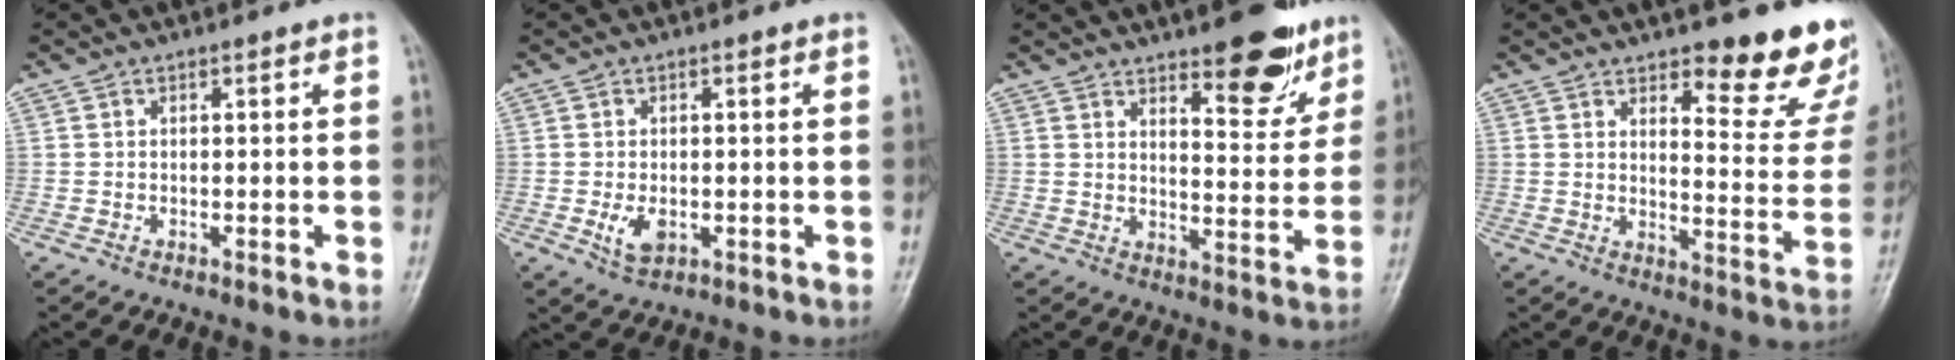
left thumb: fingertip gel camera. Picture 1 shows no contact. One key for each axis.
{"total": 3.8, "fx": -0.7, "fy": 2.4, "fz": 2.8, "tx": -0.048, "ty": -0.006, "tz": -0.007}
{"total": 11.6, "fx": 7.8, "fy": 4.2, "fz": 7.5, "tx": -0.065, "ty": -0.051, "tz": 0.113}
{"total": 15.2, "fx": 10.5, "fy": 5.1, "fz": 9.7, "tx": -0.067, "ty": -0.083, "tz": 0.129}